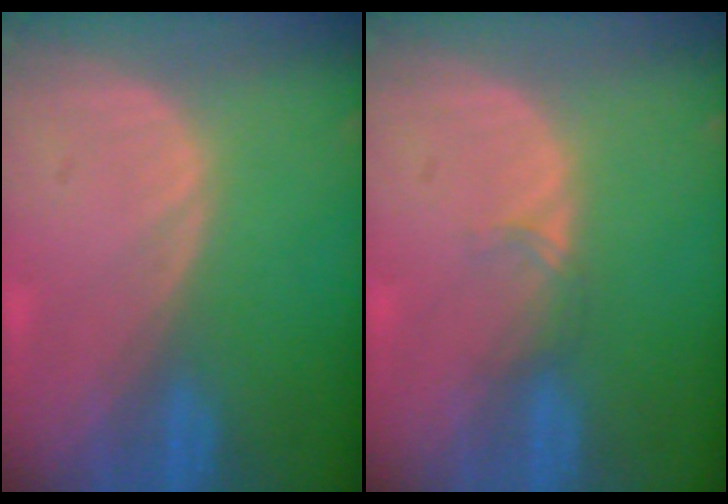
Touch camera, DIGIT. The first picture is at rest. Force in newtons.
{"total": 1.3, "press": 1.2, "slide": 0.2}